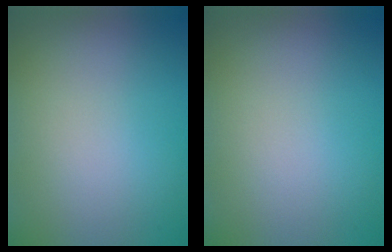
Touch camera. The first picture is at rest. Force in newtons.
{"total": 0.0}